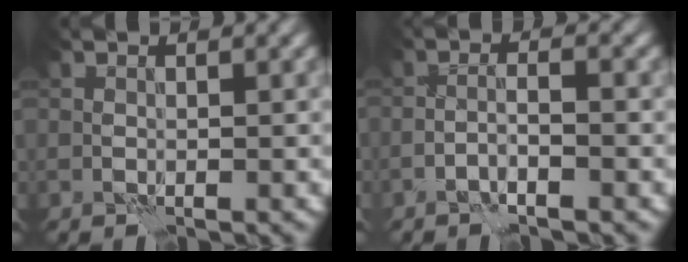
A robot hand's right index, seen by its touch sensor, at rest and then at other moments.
{"total": 1.6, "force": [-1.1, 0.0, 1.1], "torque": [-0.018, 0.009, -0.026]}